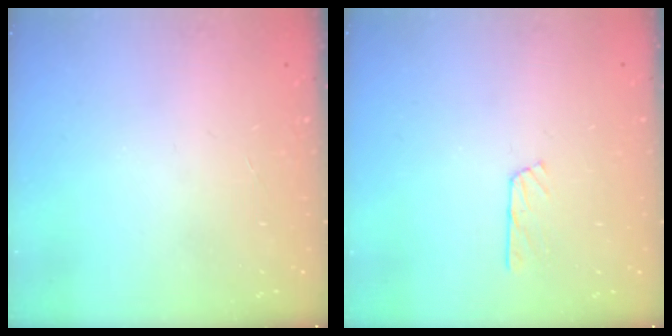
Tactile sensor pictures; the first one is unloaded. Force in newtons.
{"total": 3.6, "press": 3.6, "slide": 0.3}